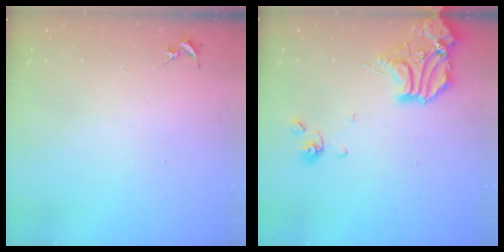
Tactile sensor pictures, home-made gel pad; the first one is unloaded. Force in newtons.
{"total": 16.0, "press": 15.8, "slide": 2.5}